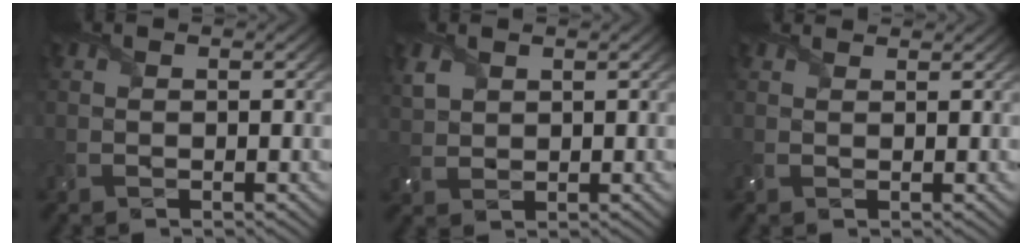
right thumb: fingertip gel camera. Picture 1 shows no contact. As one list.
[{"total": 2.6, "force": [1.5, 1.8, 1.2], "torque": [-0.035, -0.002, 0.034]}, {"total": 1.5, "force": [1.4, 0.5, 0.4], "torque": [-0.020, 0.004, 0.026]}]